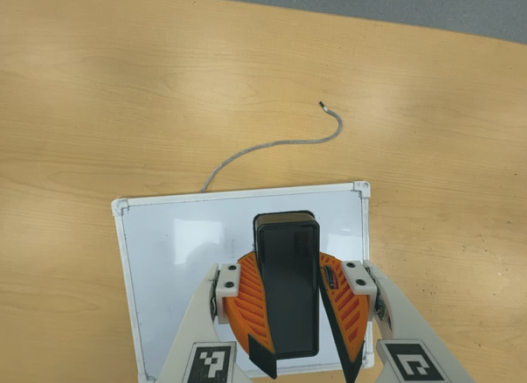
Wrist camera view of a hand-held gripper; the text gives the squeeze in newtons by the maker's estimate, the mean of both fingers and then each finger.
{"total": 12.6, "left": 12.6, "right": 12.6}